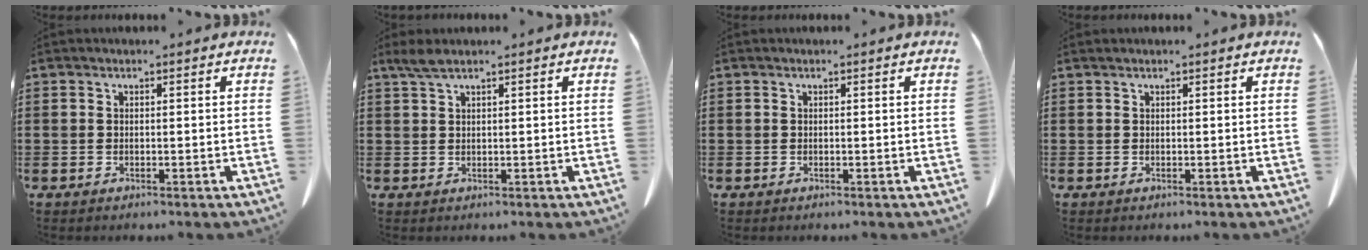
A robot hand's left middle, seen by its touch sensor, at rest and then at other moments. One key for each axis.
{"total": 2.1, "fx": 1.5, "fy": 0.3, "fz": 1.5, "tx": -0.032, "ty": 0.002, "tz": 0.028}
{"total": 0.0}
{"total": 0.0}